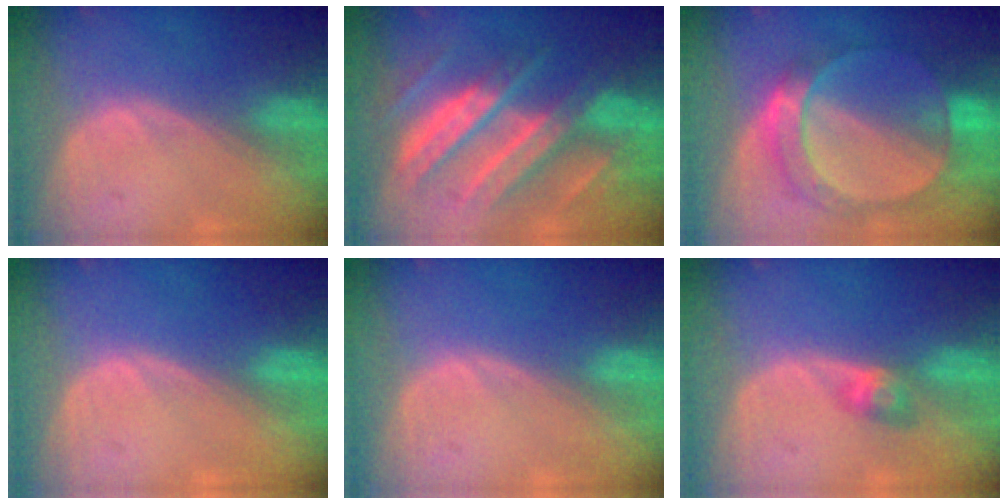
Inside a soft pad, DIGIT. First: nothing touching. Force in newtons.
{"total": 11.3, "press": 11.2, "slide": 1.1}
{"total": 8.2, "press": 7.6, "slide": 3.2}
{"total": 0.0}
{"total": 0.0}
{"total": 2.9, "press": 2.6, "slide": 1.4}